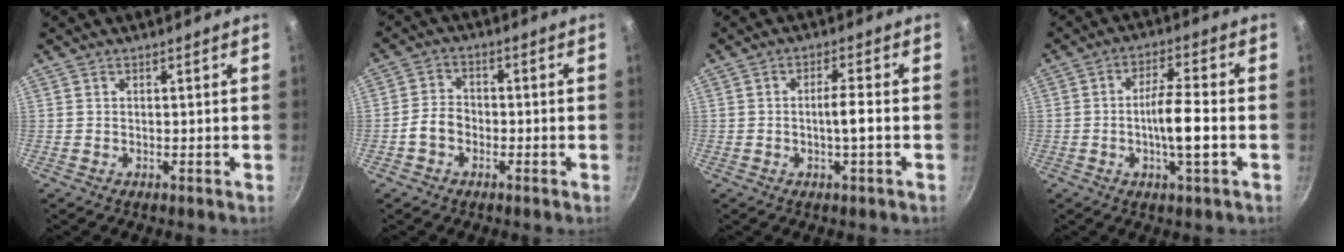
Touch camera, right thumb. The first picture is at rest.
{"total": 4.4, "force": [-1.7, 3.3, 2.4], "torque": [-0.033, 0.026, -0.038]}
{"total": 4.1, "force": [-0.9, 0.4, 4.0], "torque": [-0.075, 0.014, -0.015]}
{"total": 8.2, "force": [-1.7, 1.8, 7.8], "torque": [-0.138, 0.020, -0.035]}